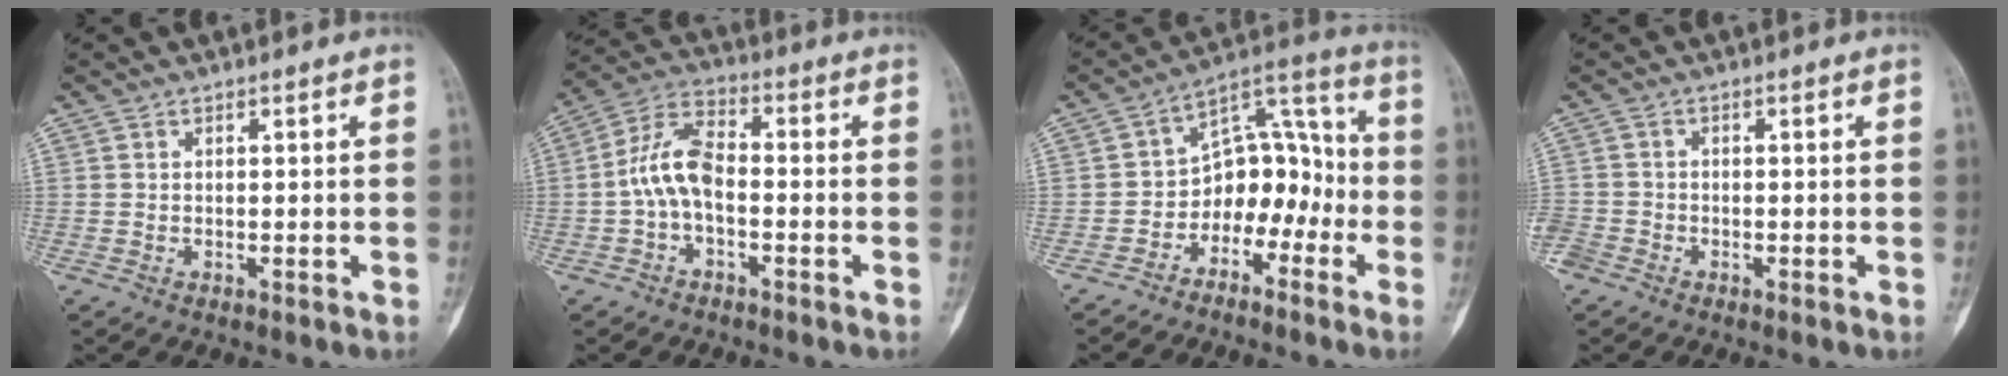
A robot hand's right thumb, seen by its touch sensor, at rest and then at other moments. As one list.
[{"total": 8.7, "force": [-1.4, 4.7, 7.2], "torque": [-0.141, 0.034, -0.037]}, {"total": 10.7, "force": [-4.1, 7.8, 6.2], "torque": [-0.042, 0.080, -0.080]}, {"total": 3.6, "force": [-2.3, 2.5, 1.2], "torque": [-0.028, 0.007, -0.050]}]